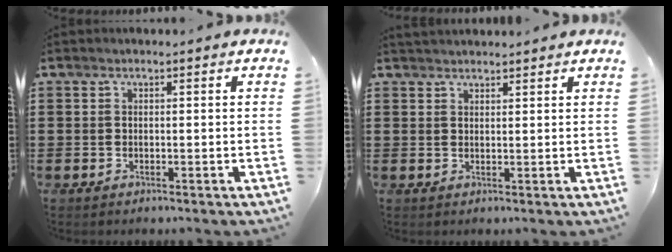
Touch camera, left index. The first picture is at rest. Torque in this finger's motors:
{"motor_torque": [-0.08, 0.42, 0.06, 0.02]}